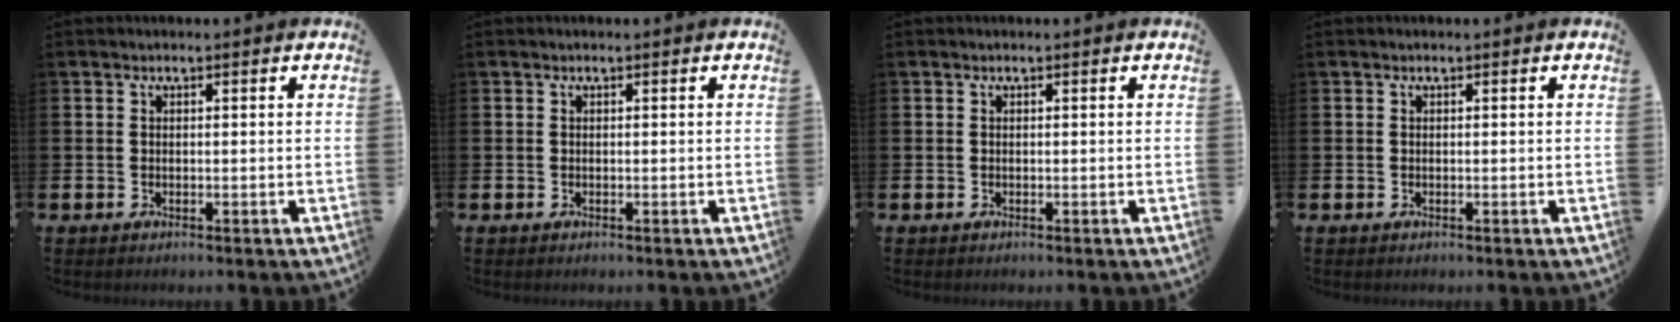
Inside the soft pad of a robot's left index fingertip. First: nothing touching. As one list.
[{"total": 0.0}, {"total": 0.0}, {"total": 0.0}]